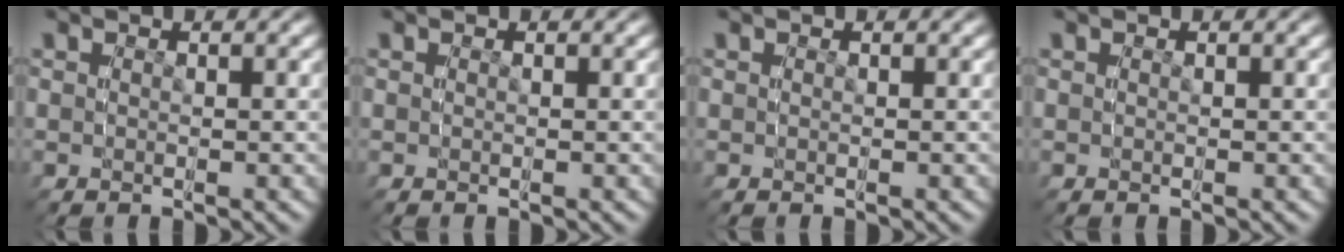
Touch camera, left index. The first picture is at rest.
{"total": 0.0}
{"total": 0.0}
{"total": 0.0}